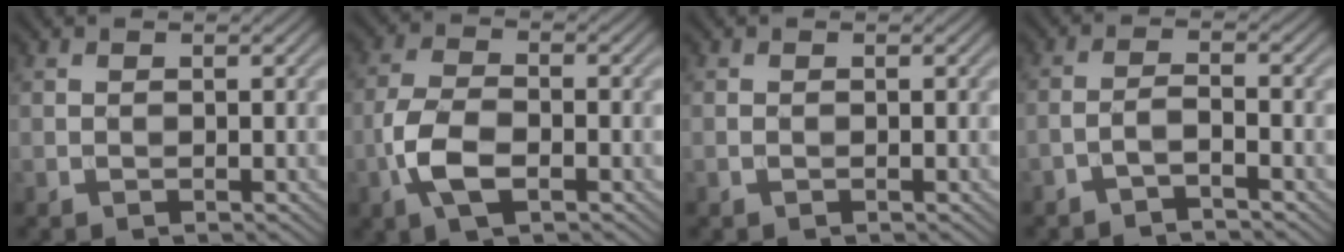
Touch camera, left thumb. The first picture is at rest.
{"total": 6.4, "force": [-2.5, 2.9, 5.2], "torque": [-0.120, -0.003, -0.058]}
{"total": 0.0}
{"total": 2.4, "force": [-1.9, 0.3, 1.5], "torque": [-0.028, 0.008, -0.048]}